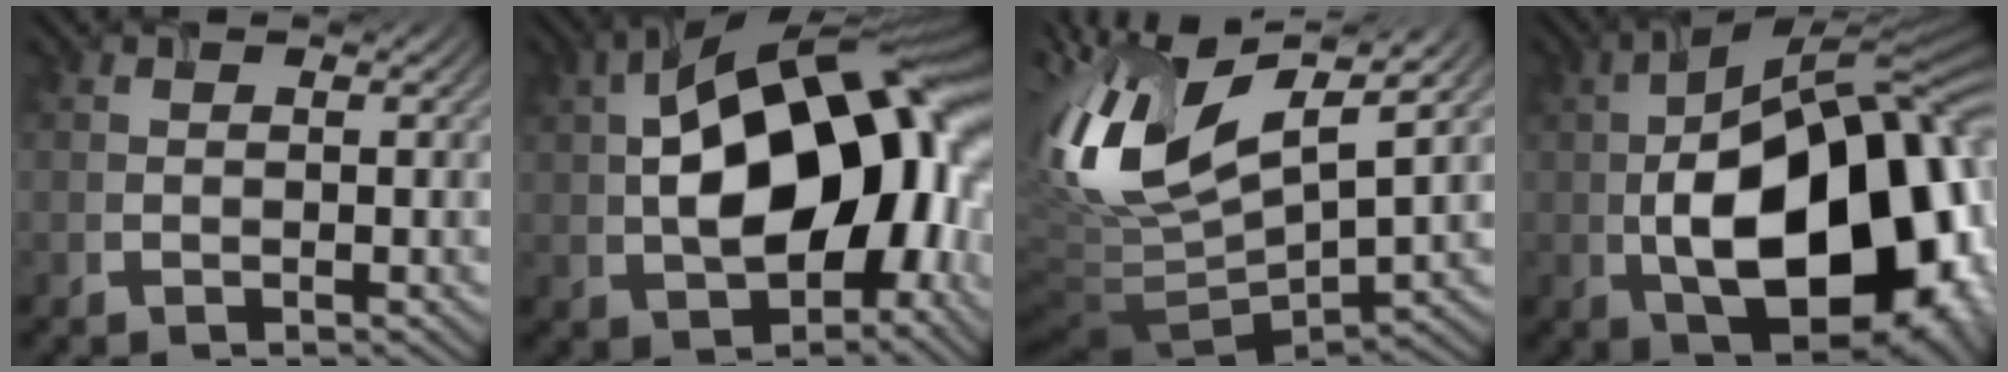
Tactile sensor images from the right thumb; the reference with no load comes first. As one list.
[{"total": 19.1, "force": [1.4, 11.1, 15.5], "torque": [-0.240, -0.001, 0.018]}, {"total": 15.5, "force": [3.3, 6.0, 13.9], "torque": [-0.302, 0.005, 0.062]}, {"total": 20.2, "force": [-2.8, 10.6, 17.0], "torque": [-0.277, -0.009, -0.043]}]